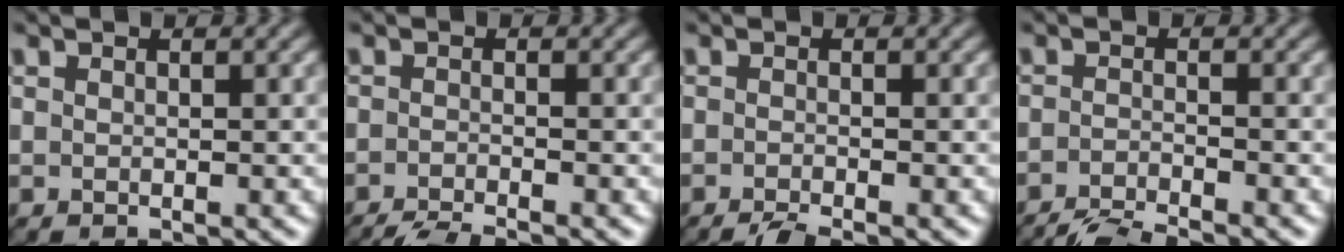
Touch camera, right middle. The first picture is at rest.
{"total": 3.9, "force": [-3.5, 0.3, 1.8], "torque": [-0.033, -0.005, -0.068]}
{"total": 2.3, "force": [-2.0, 0.3, 1.2], "torque": [-0.018, -0.002, -0.041]}
{"total": 4.3, "force": [-4.0, 0.3, 1.7], "torque": [-0.032, -0.005, -0.078]}